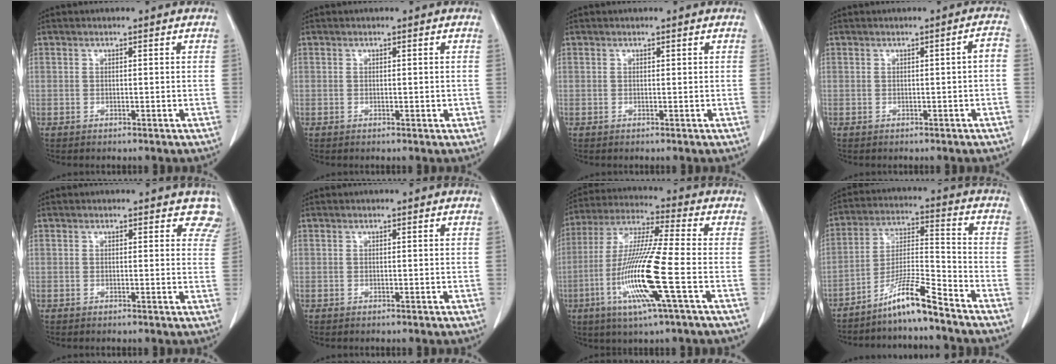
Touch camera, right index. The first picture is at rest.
{"total": 1.0, "force": [-0.1, 0.5, 0.8], "torque": [-0.012, 0.001, 0.002]}
{"total": 0.0}
{"total": 1.7, "force": [-0.5, 0.2, 1.6], "torque": [-0.016, 0.003, -0.007]}
{"total": 4.1, "force": [3.5, 2.1, 0.3], "torque": [0.032, -0.011, 0.008]}
{"total": 0.0}
{"total": 15.4, "force": [-4.5, -0.3, 14.7], "torque": [-0.304, -0.018, -0.093]}
{"total": 9.1, "force": [-7.2, -0.5, 5.5], "torque": [-0.110, -0.008, -0.136]}